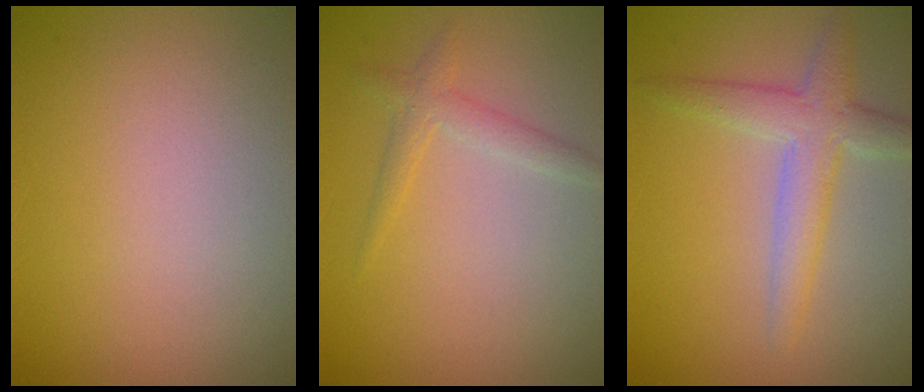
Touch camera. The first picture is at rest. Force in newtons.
{"total": 1.6, "press": 1.6, "slide": 0.1}
{"total": 3.6, "press": 3.6, "slide": 0.3}